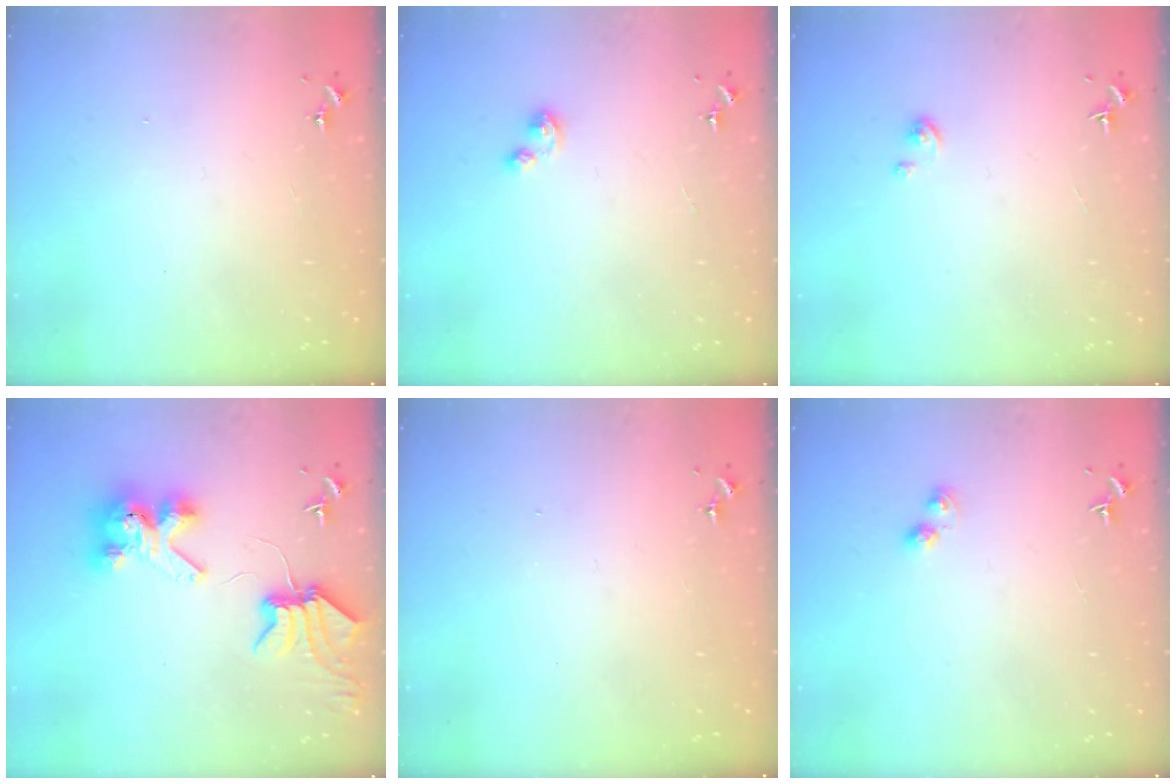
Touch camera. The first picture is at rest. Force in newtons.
{"total": 2.6, "press": 2.6, "slide": 0.3}
{"total": 2.1, "press": 2.1, "slide": 0.2}
{"total": 8.1, "press": 8.0, "slide": 1.1}
{"total": 0.0}
{"total": 4.1, "press": 4.0, "slide": 0.6}